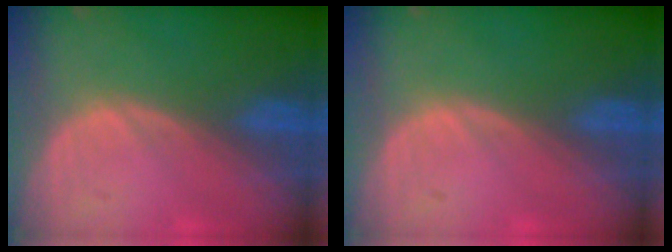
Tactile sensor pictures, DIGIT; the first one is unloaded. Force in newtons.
{"total": 0.0}